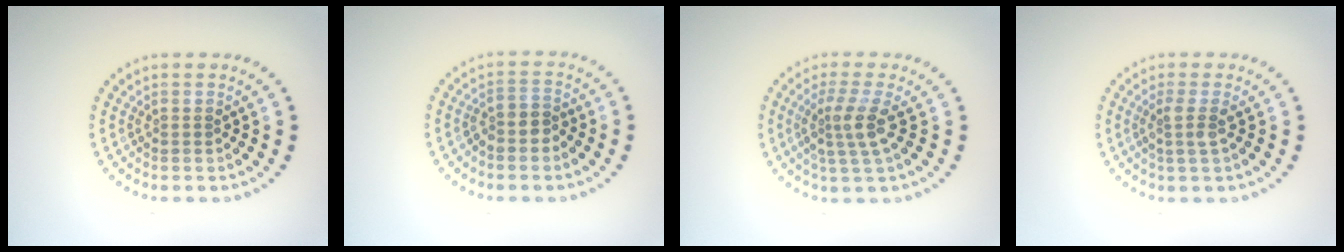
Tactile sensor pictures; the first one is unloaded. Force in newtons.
{"total": 1.5, "press": 1.2, "slide": 0.9}
{"total": 2.9, "press": 2.3, "slide": 1.8}
{"total": 1.8, "press": 1.3, "slide": 1.2}